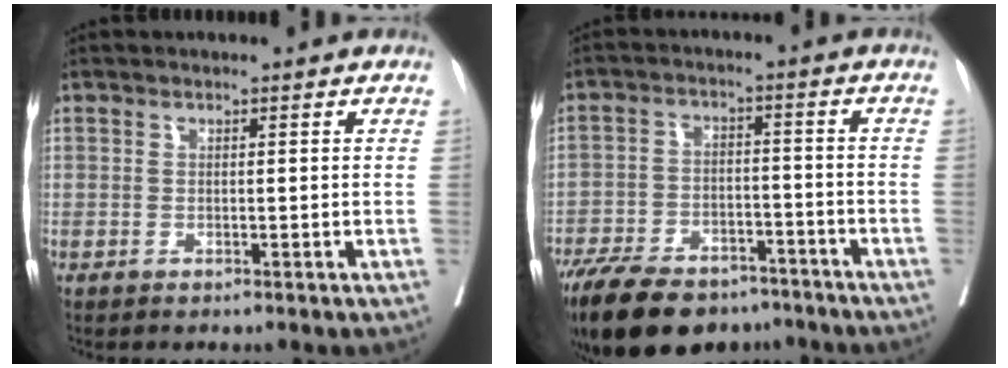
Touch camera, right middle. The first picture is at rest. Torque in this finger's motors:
{"motor_torque": [1.11, -1.03, 0.24, 0.08]}